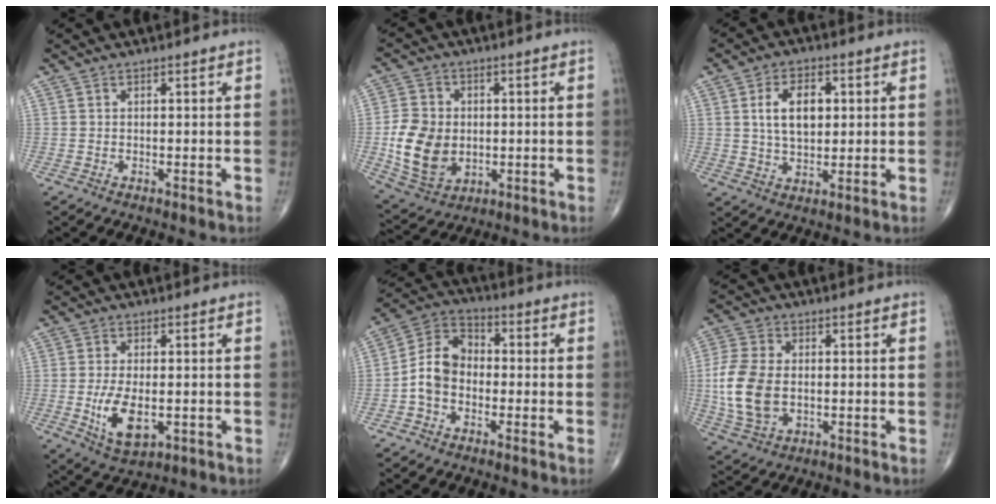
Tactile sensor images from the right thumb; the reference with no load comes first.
{"total": 12.4, "force": [-0.9, 9.5, 7.9], "torque": [-0.128, -0.004, -0.007]}
{"total": 9.1, "force": [1.8, 5.5, 7.0], "torque": [-0.105, -0.001, 0.037]}
{"total": 8.6, "force": [-1.5, 4.4, 7.2], "torque": [-0.130, -0.014, -0.018]}
{"total": 9.5, "force": [-1.7, 7.2, 5.9], "torque": [-0.096, 0.038, -0.047]}
{"total": 12.5, "force": [-0.6, 8.3, 9.3], "torque": [-0.200, -0.002, -0.008]}